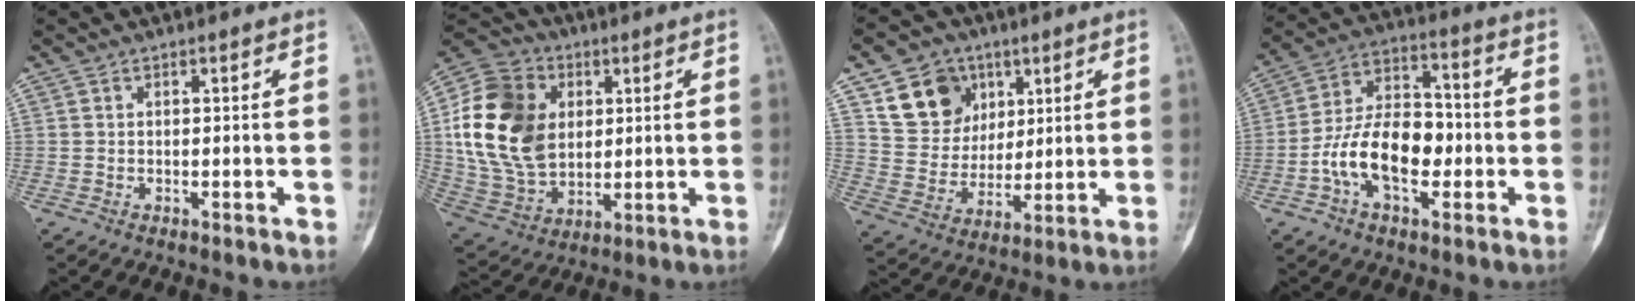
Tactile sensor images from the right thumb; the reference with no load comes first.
{"total": 21.3, "force": [3.5, 15.6, 14.0], "torque": [-0.260, -0.002, 0.073]}
{"total": 13.1, "force": [6.3, 10.6, 4.6], "torque": [-0.045, -0.024, 0.121]}
{"total": 14.6, "force": [-3.4, 8.6, 11.3], "torque": [-0.187, 0.042, -0.065]}